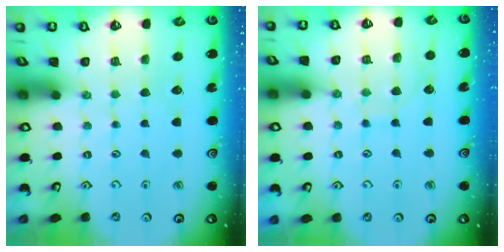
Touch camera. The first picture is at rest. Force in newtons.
{"total": 7.1, "press": 7.1, "slide": 0.5}